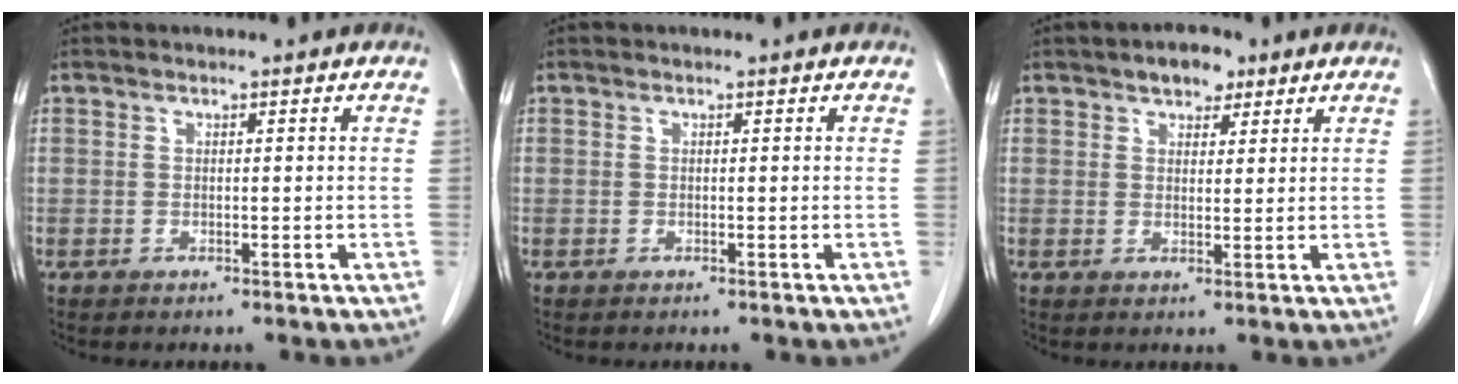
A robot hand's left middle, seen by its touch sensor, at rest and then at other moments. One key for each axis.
{"total": 0.0}
{"total": 3.8, "fx": 2.6, "fy": 2.0, "fz": 2.0, "tx": -0.029, "ty": 0.007, "tz": 0.039}